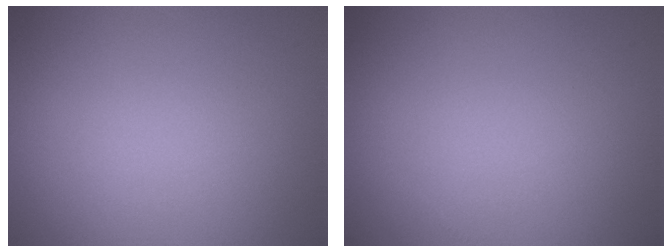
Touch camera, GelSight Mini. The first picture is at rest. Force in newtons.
{"total": 0.0}